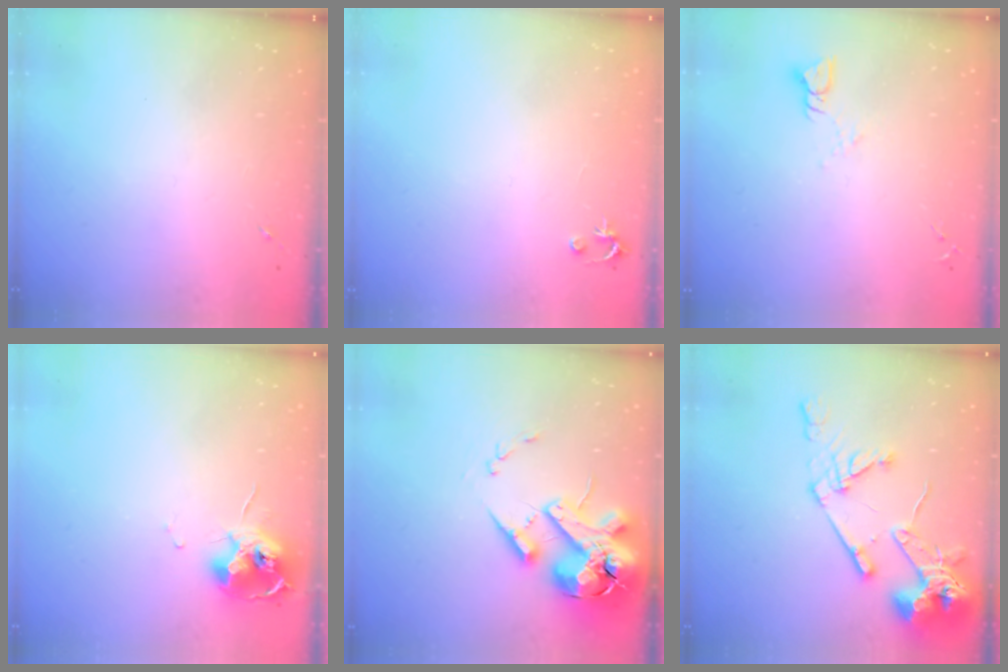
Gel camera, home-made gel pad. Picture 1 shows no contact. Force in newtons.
{"total": 2.5, "press": 2.5, "slide": 0.2}
{"total": 3.5, "press": 3.5, "slide": 0.2}
{"total": 12.1, "press": 12.0, "slide": 1.2}
{"total": 18.6, "press": 18.4, "slide": 3.1}
{"total": 16.7, "press": 16.5, "slide": 2.1}